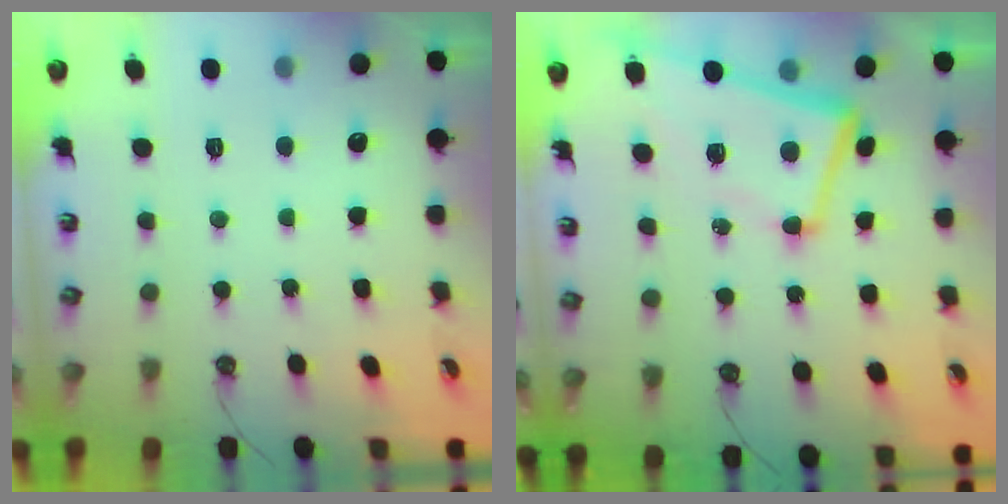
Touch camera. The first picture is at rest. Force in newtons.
{"total": 2.8, "press": 2.1, "slide": 1.9}